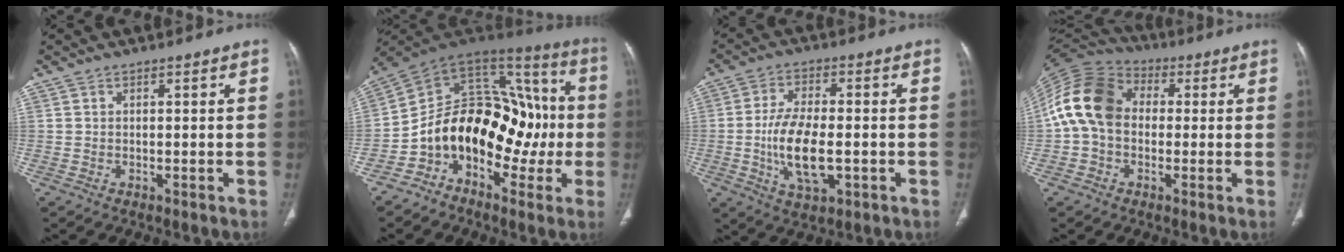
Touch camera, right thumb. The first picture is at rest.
{"total": 22.2, "force": [-4.7, 15.0, 15.6], "torque": [-0.194, 0.095, -0.077]}
{"total": 11.2, "force": [-2.0, 5.2, 9.8], "torque": [-0.181, 0.003, -0.033]}
{"total": 14.3, "force": [0.4, 10.9, 9.3], "torque": [-0.177, 0.035, -0.005]}